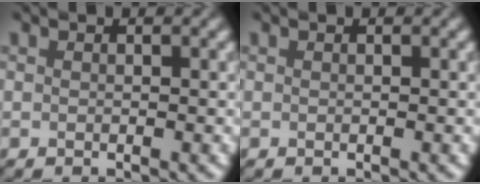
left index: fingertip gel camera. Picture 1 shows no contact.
{"total": 0.0}